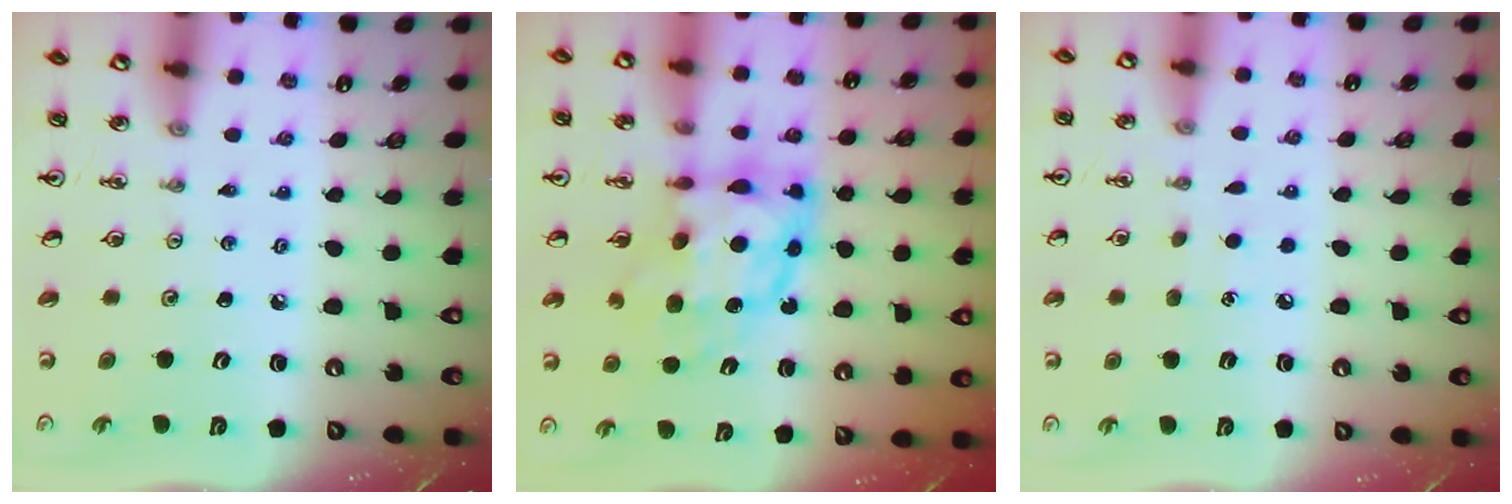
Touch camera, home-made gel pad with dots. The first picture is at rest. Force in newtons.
{"total": 10.8, "press": 10.7, "slide": 1.0}
{"total": 4.7, "press": 4.7, "slide": 0.5}